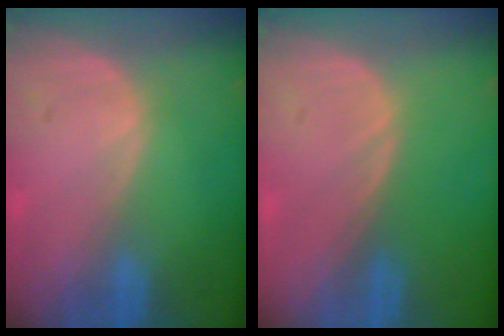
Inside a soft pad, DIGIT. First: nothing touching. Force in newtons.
{"total": 0.0}